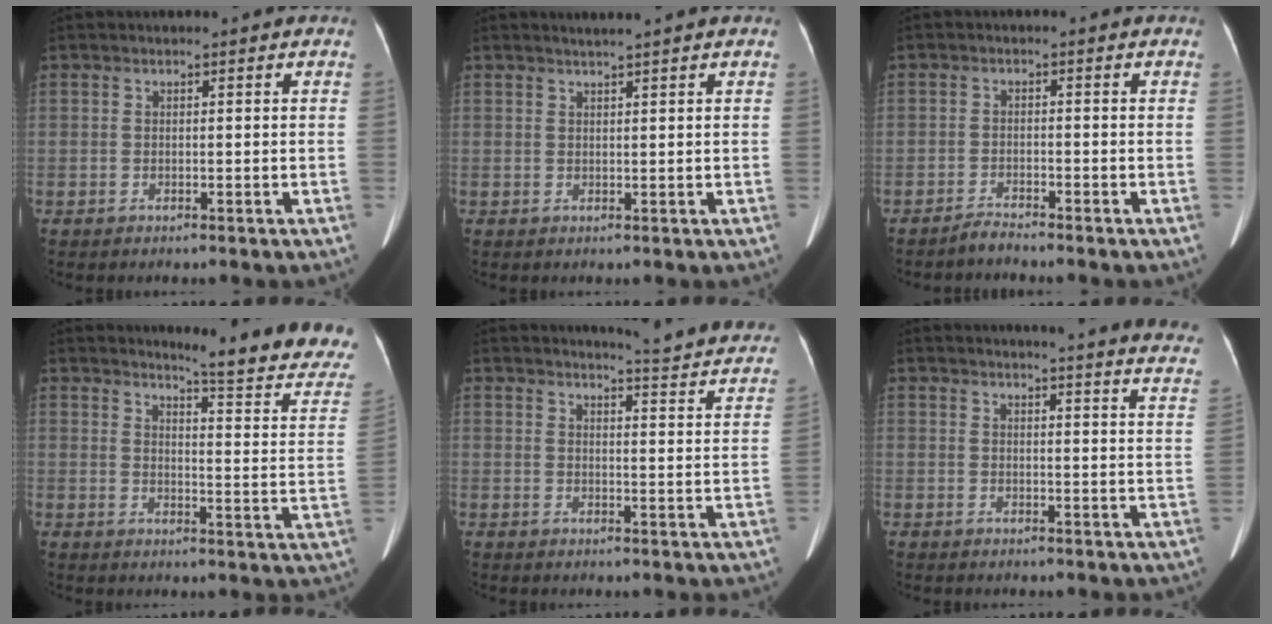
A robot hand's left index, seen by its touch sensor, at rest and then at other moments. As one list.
[{"total": 1.8, "force": [1.5, -0.5, 0.8], "torque": [-0.011, 0.002, 0.029]}, {"total": 2.0, "force": [-1.9, -0.3, 0.2], "torque": [-0.008, -0.008, -0.036]}, {"total": 15.8, "force": [14.5, 0.5, 6.2], "torque": [-0.070, -0.094, 0.156]}, {"total": 13.2, "force": [12.9, 0.2, 2.9], "torque": [-0.027, -0.068, 0.128]}, {"total": 21.3, "force": [20.4, 0.4, 6.2], "torque": [-0.067, -0.107, 0.209]}]